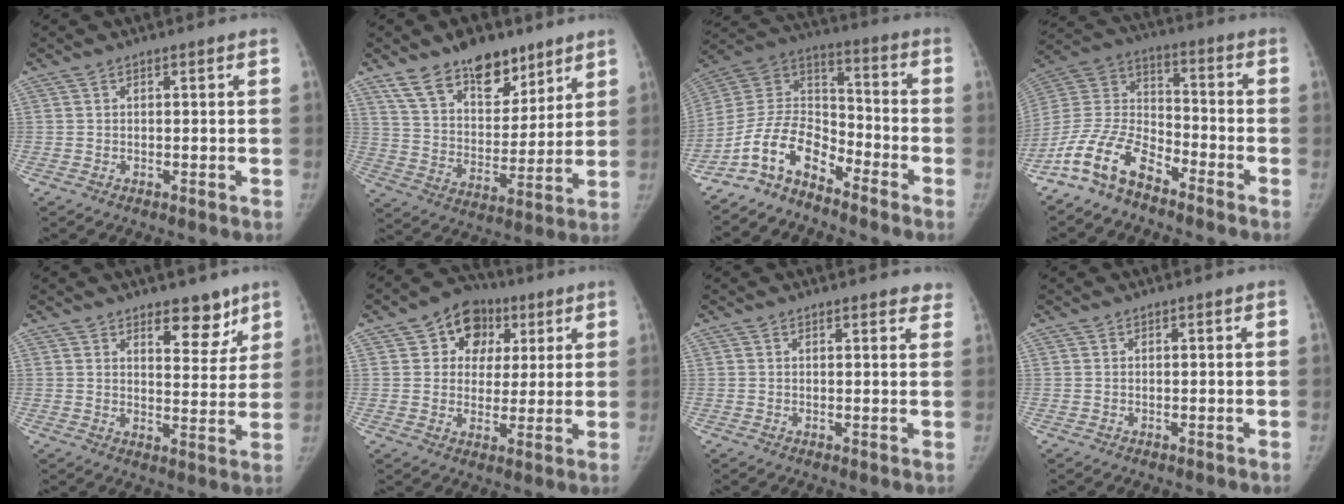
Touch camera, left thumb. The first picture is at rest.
{"total": 16.5, "force": [11.5, 8.8, 7.9], "torque": [-0.081, -0.064, 0.200]}
{"total": 12.2, "force": [-9.0, 5.6, 6.1], "torque": [-0.105, 0.089, -0.183]}
{"total": 14.1, "force": [-10.2, 6.2, 7.4], "torque": [-0.147, 0.069, -0.205]}
{"total": 7.4, "force": [5.2, 3.5, 4.0], "torque": [-0.018, -0.036, 0.073]}
{"total": 10.7, "force": [4.4, 8.6, 4.5], "torque": [-0.022, -0.007, 0.065]}
{"total": 3.9, "force": [3.5, 1.2, 1.2], "torque": [0.011, -0.010, 0.024]}
{"total": 0.0}